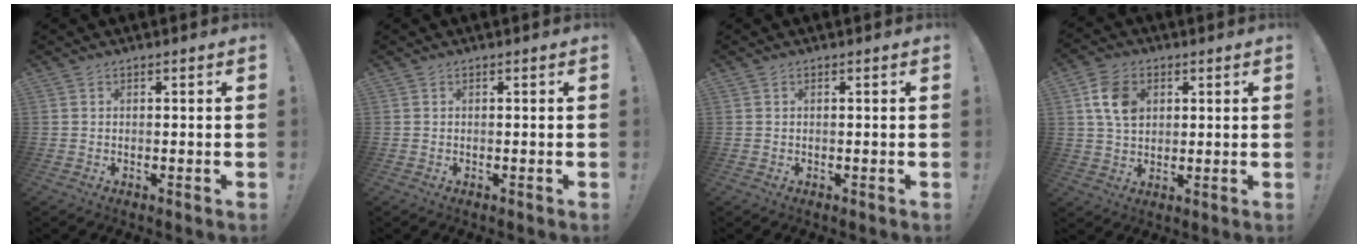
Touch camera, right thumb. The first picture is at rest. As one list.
[{"total": 0.0}, {"total": 0.0}, {"total": 10.5, "force": [3.1, 7.8, 6.3], "torque": [-0.102, 0.006, 0.060]}]